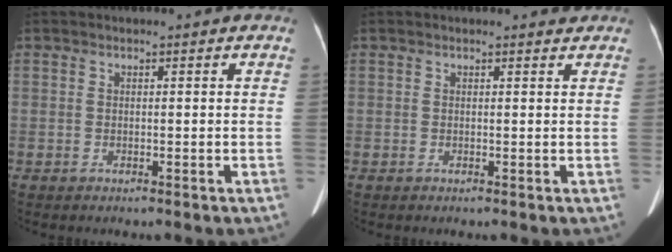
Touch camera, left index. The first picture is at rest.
{"total": 0.7, "force": [0.7, 0.1, 0.0], "torque": [-0.009, -0.005, 0.006]}